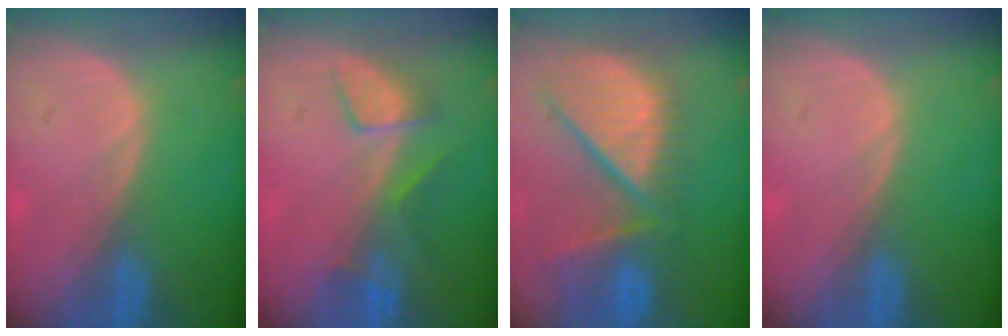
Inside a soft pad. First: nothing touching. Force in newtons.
{"total": 4.7, "press": 4.6, "slide": 1.2}
{"total": 12.3, "press": 10.6, "slide": 6.3}
{"total": 0.0}